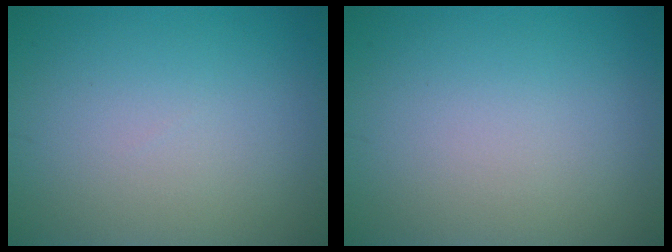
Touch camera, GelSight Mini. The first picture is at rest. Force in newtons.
{"total": 0.0}